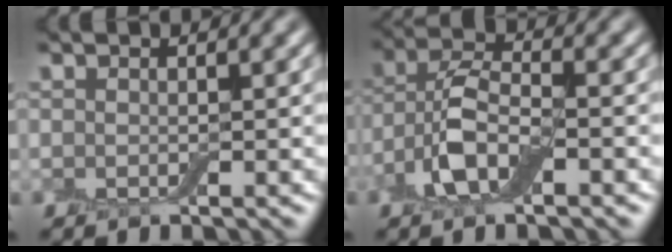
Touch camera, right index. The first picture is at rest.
{"total": 4.8, "force": [-2.0, 2.2, 3.9], "torque": [-0.080, 0.010, -0.045]}